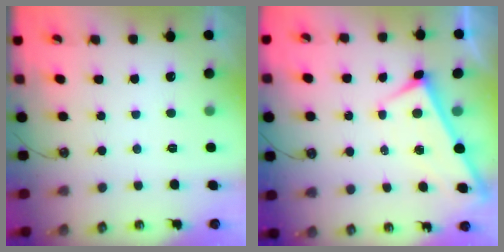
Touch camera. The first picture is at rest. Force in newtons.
{"total": 1.2, "press": 1.1, "slide": 0.4}